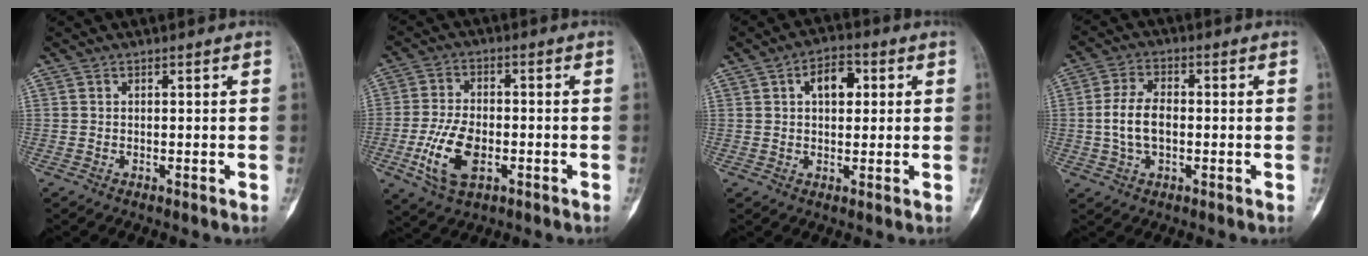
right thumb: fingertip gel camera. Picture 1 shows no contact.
{"total": 10.6, "force": [-3.3, 5.6, 8.3], "torque": [-0.169, 0.008, -0.057]}
{"total": 6.6, "force": [1.8, 4.0, 4.9], "torque": [-0.061, 0.008, 0.023]}
{"total": 7.5, "force": [-0.6, 4.4, 6.0], "torque": [-0.120, 0.013, -0.012]}